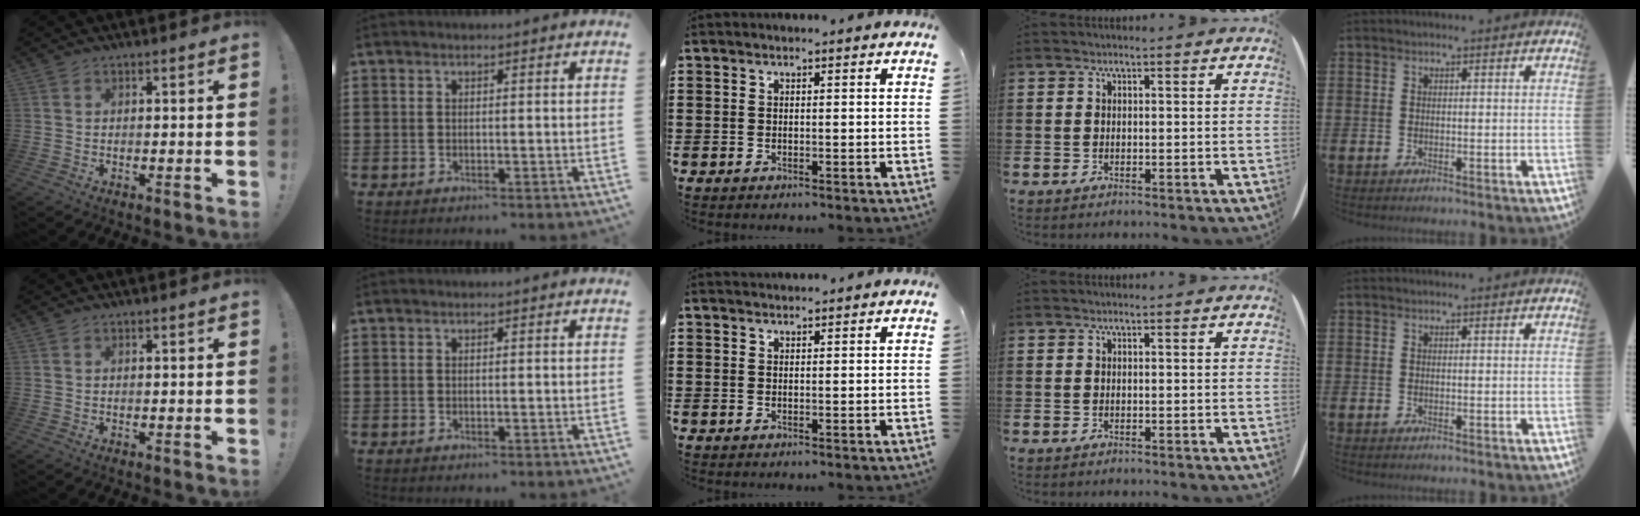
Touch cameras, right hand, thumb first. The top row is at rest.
{"middle": {"total": 1.0, "force": [1.0, -0.1, 0.0], "torque": [-0.002, -0.001, 0.019]}}